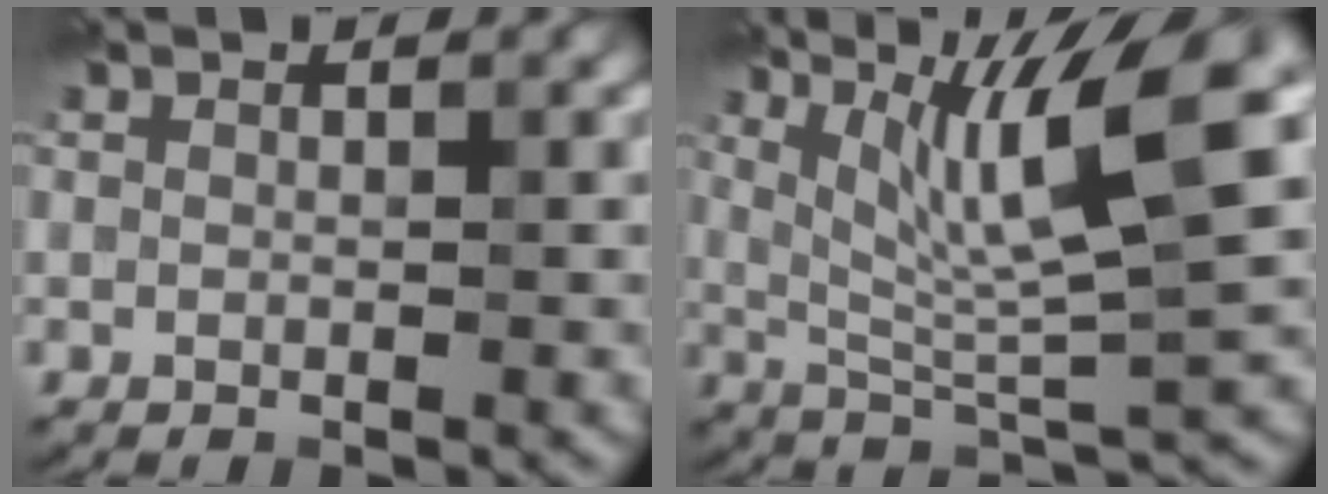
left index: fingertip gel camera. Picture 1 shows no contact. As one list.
[{"total": 9.6, "force": [3.2, 1.8, 8.9], "torque": [-0.146, -0.002, 0.064]}]